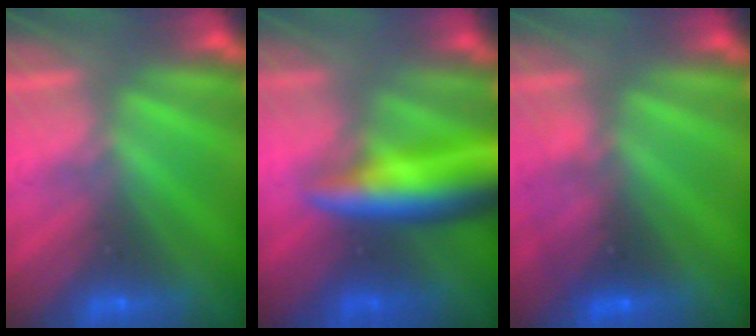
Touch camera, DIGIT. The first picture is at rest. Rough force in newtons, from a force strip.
{"total": 8.4}
{"total": 2.7}